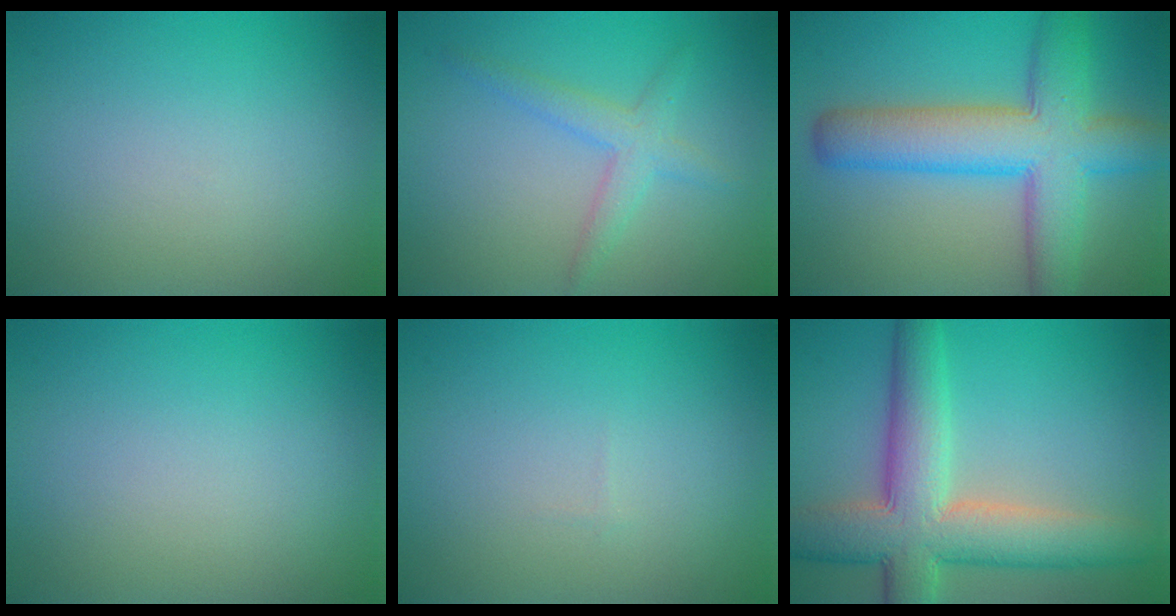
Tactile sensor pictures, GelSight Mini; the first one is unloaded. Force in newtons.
{"total": 2.4, "press": 2.4, "slide": 0.1}
{"total": 9.0, "press": 8.9, "slide": 0.3}
{"total": 0.0}
{"total": 0.0}
{"total": 9.0, "press": 9.0, "slide": 0.4}